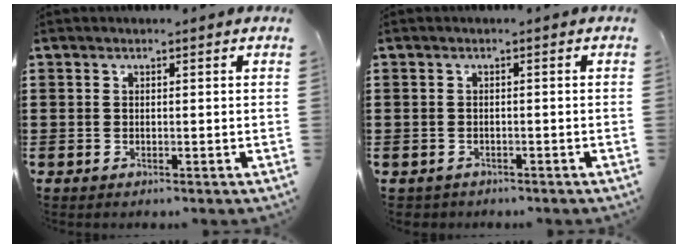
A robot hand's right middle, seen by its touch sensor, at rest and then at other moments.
{"total": 0.7, "force": [-0.6, 0.2, -0.1], "torque": [-0.001, 0.003, -0.016]}